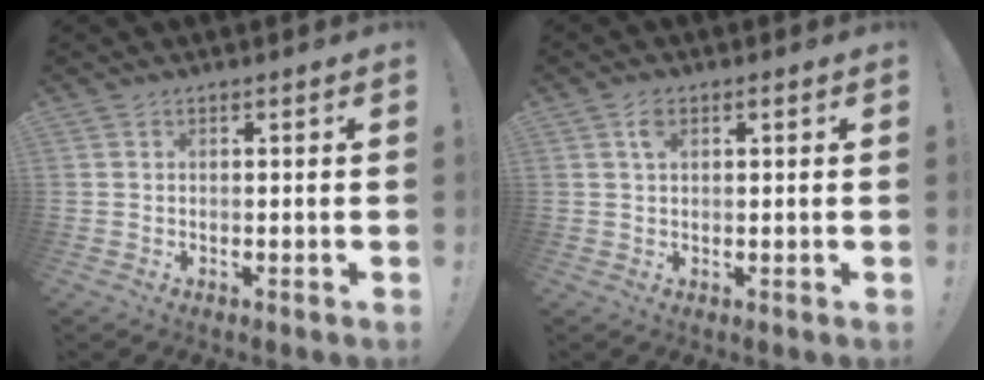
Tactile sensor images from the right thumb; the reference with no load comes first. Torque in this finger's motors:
{"motor_torque": [0.01, 0.00, 0.19, -0.01, 0.00]}